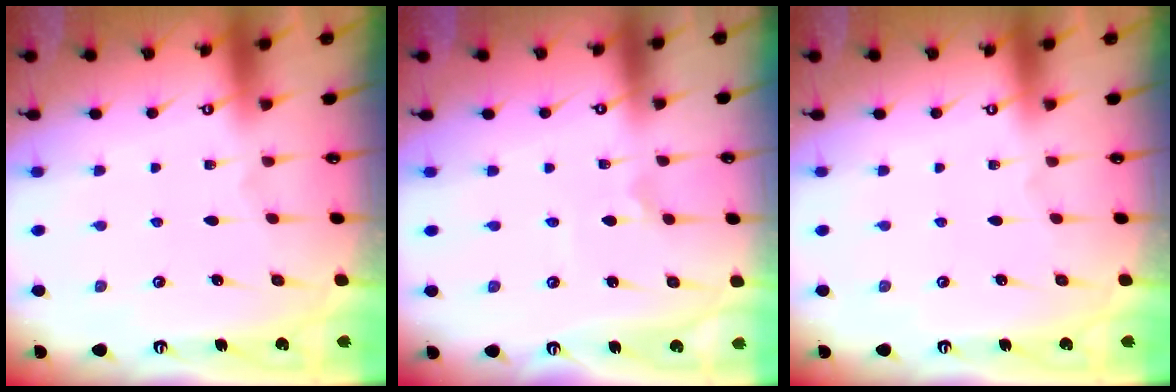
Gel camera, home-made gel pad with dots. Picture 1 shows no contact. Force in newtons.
{"total": 0.8, "press": 0.8, "slide": 0.2}
{"total": 0.0}